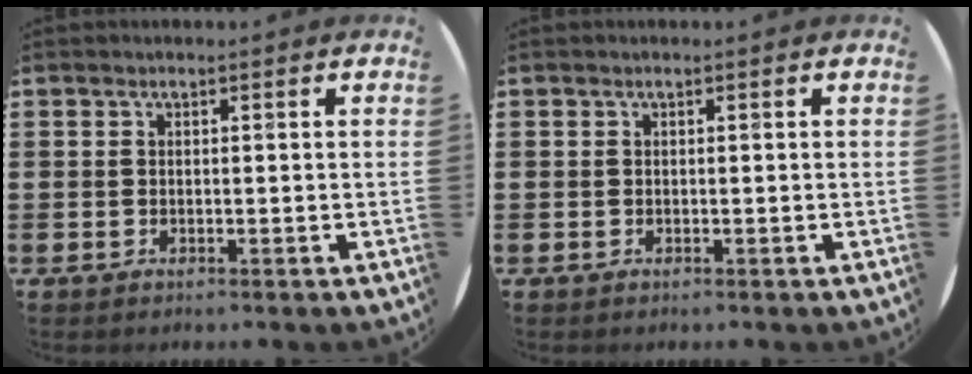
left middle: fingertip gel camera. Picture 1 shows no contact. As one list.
[{"total": 0.0}]